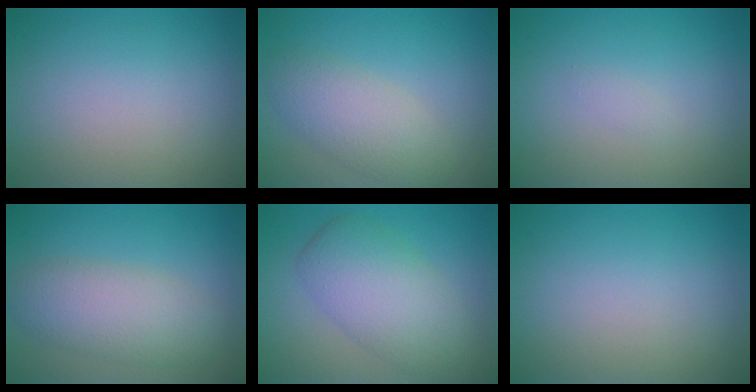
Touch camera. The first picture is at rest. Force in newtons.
{"total": 4.1, "press": 4.1, "slide": 0.1}
{"total": 0.5, "press": 0.5, "slide": 0.0}
{"total": 5.1, "press": 5.1, "slide": 0.1}
{"total": 6.2, "press": 6.2, "slide": 0.3}
{"total": 0.0}